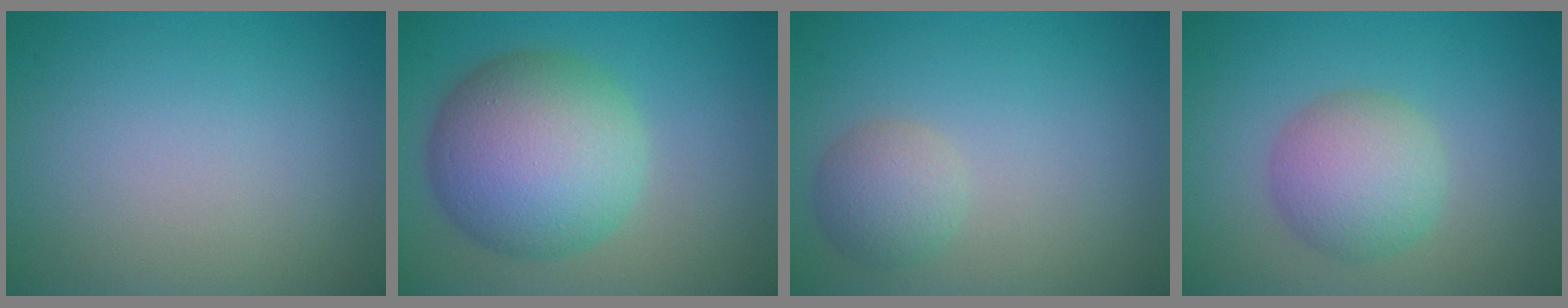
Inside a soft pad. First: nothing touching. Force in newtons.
{"total": 10.3, "press": 10.2, "slide": 0.4}
{"total": 2.7, "press": 2.7, "slide": 0.1}
{"total": 4.7, "press": 4.7, "slide": 0.1}